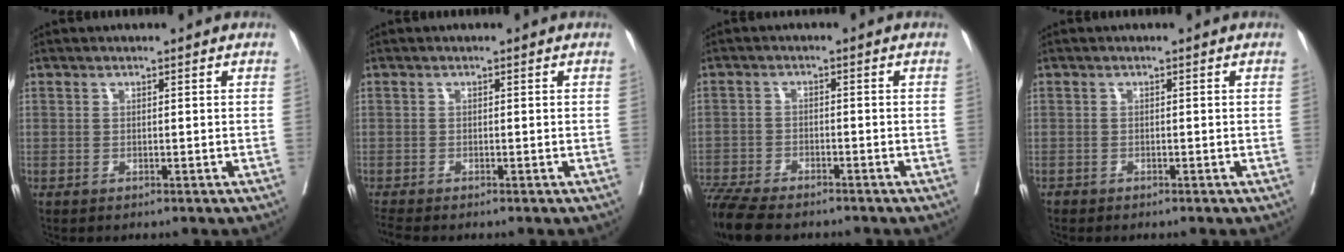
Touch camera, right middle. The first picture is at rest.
{"total": 1.5, "force": [-1.4, -0.4, 0.3], "torque": [-0.012, -0.008, -0.032]}
{"total": 11.3, "force": [-9.6, 2.8, 5.2], "torque": [-0.109, -0.015, -0.157]}
{"total": 0.6, "force": [-0.6, 0.1, 0.0], "torque": [-0.011, -0.001, -0.014]}